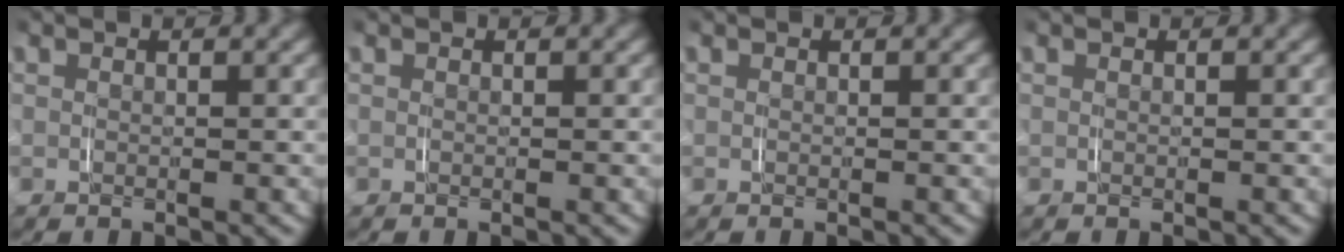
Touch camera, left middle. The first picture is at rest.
{"total": 0.0}
{"total": 0.0}
{"total": 0.0}